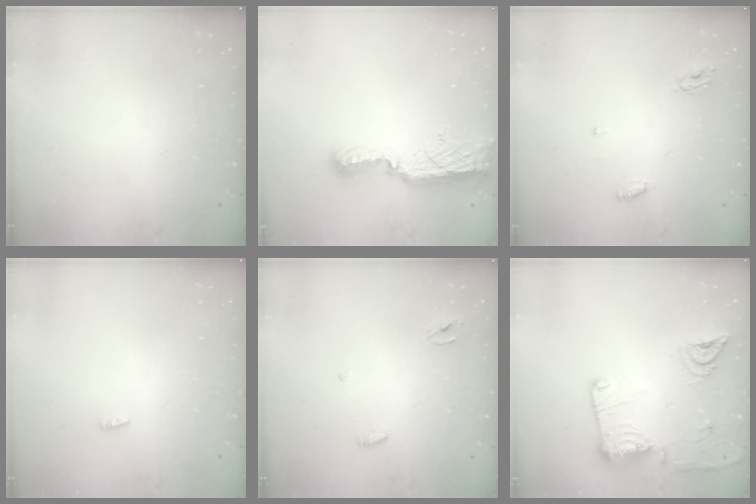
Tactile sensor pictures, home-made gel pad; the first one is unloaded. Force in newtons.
{"total": 11.5, "press": 10.3, "slide": 5.0}
{"total": 5.1, "press": 5.1, "slide": 0.4}
{"total": 6.6, "press": 2.7, "slide": 6.1}
{"total": 3.3, "press": 3.3, "slide": 0.3}
{"total": 15.4, "press": 15.3, "slide": 1.9}